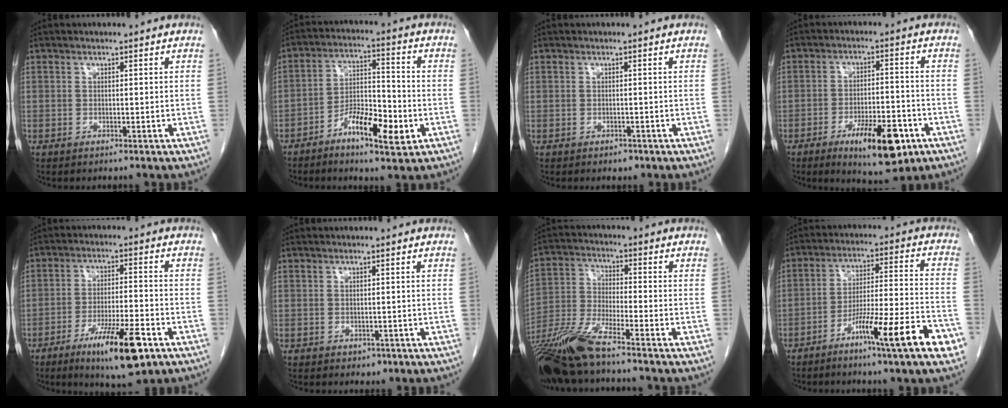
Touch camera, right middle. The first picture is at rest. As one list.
[{"total": 9.3, "force": [-4.4, 2.7, 7.8], "torque": [-0.138, 0.008, -0.075]}, {"total": 1.0, "force": [-0.7, 0.6, 0.3], "torque": [-0.005, 0.001, -0.007]}, {"total": 10.9, "force": [-5.5, 3.2, 8.8], "torque": [-0.134, -0.008, -0.077]}, {"total": 11.3, "force": [-6.3, 1.5, 9.2], "torque": [-0.155, -0.017, -0.099]}, {"total": 1.1, "force": [-0.5, 0.8, 0.4], "torque": [-0.005, 0.002, -0.002]}, {"total": 11.4, "force": [-9.1, 0.6, 6.8], "torque": [-0.143, -0.023, -0.175]}, {"total": 14.2, "force": [-7.7, -0.3, 12.0], "torque": [-0.187, -0.007, -0.123]}]